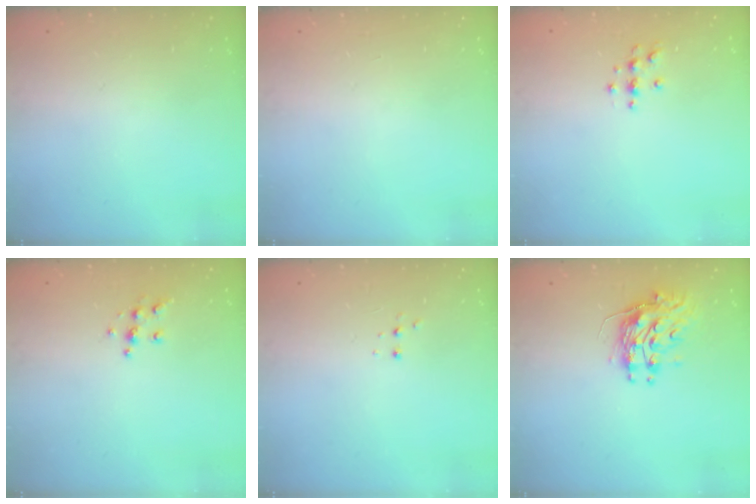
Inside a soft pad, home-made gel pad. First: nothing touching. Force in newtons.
{"total": 0.0}
{"total": 3.7, "press": 3.7, "slide": 0.4}
{"total": 6.4, "press": 6.4, "slide": 0.6}
{"total": 2.7, "press": 2.7, "slide": 0.5}
{"total": 9.6, "press": 9.6, "slide": 0.3}